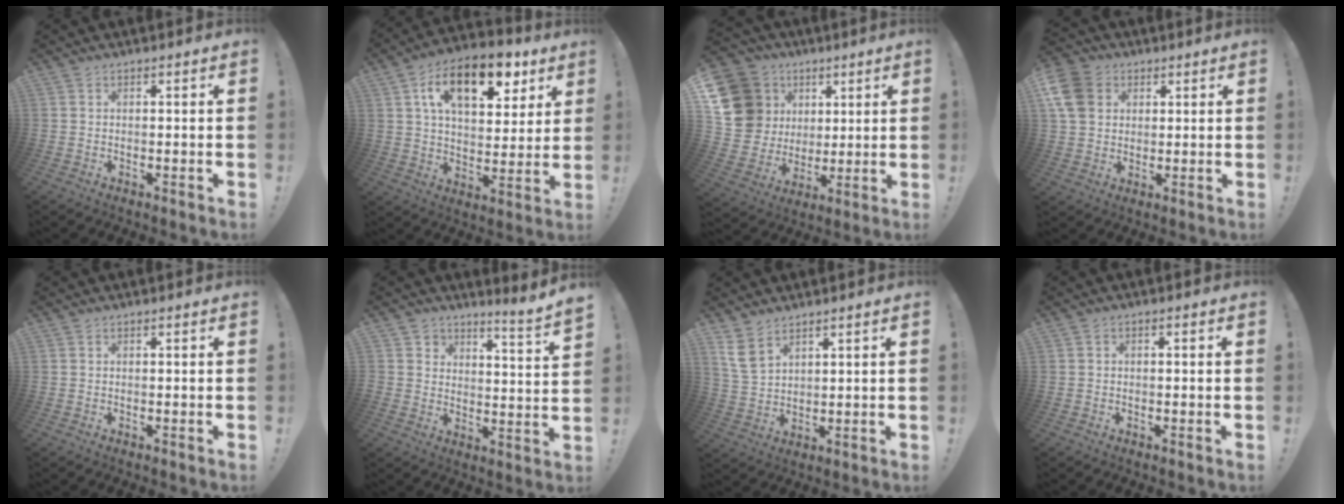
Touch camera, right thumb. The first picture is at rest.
{"total": 17.9, "force": [8.7, 9.2, 12.6], "torque": [-0.188, -0.030, 0.144]}
{"total": 18.4, "force": [5.7, 15.8, 7.5], "torque": [-0.135, -0.021, 0.139]}
{"total": 13.0, "force": [3.7, 11.0, 5.7], "torque": [-0.081, -0.005, 0.079]}
{"total": 0.0}
{"total": 4.6, "force": [4.2, 1.1, 1.5], "torque": [-0.025, -0.042, 0.073]}
{"total": 7.0, "force": [4.7, 3.5, 3.8], "torque": [-0.077, -0.019, 0.091]}
{"total": 1.0, "force": [-0.8, 0.1, 0.6], "torque": [-0.009, 0.003, -0.013]}